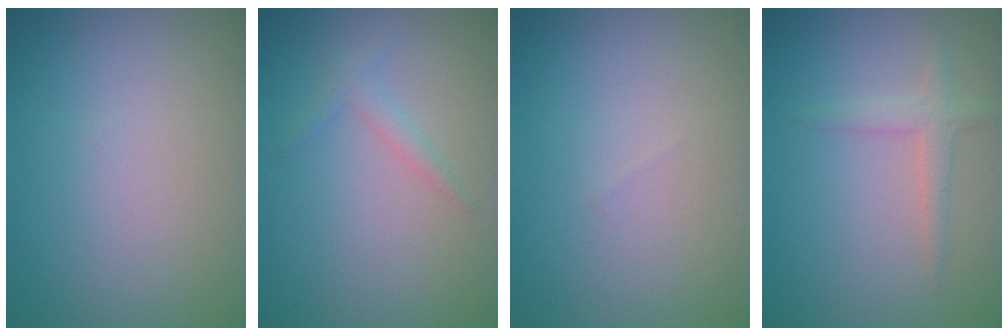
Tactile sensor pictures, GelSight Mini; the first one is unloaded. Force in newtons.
{"total": 1.3, "press": 1.3, "slide": 0.1}
{"total": 0.0}
{"total": 1.9, "press": 1.9, "slide": 0.1}